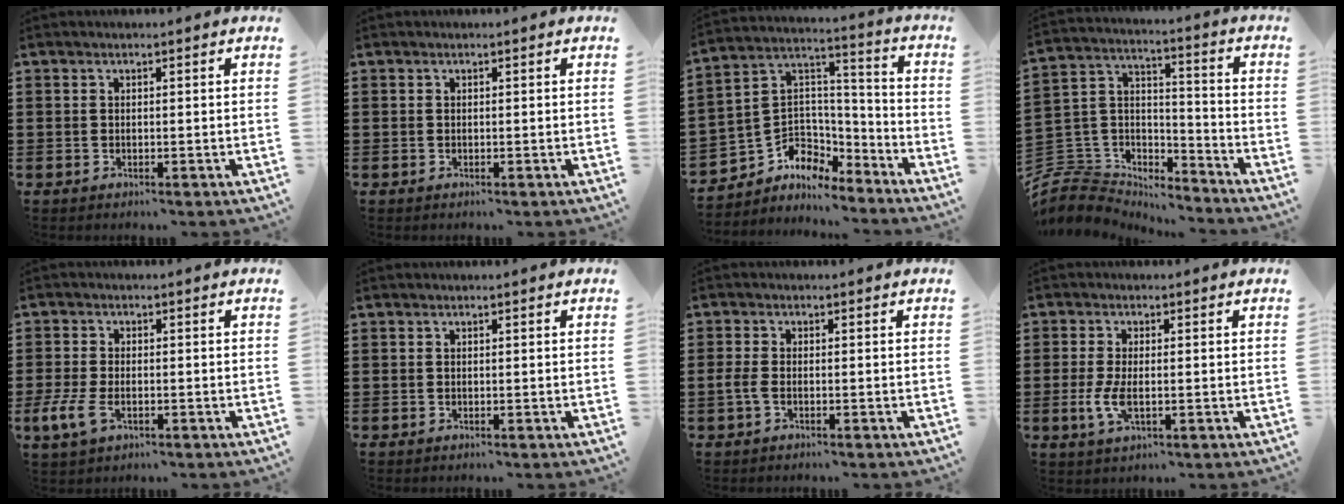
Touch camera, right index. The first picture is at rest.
{"total": 0.0}
{"total": 5.7, "force": [-3.0, 4.8, 0.7], "torque": [-0.043, -0.011, -0.060]}
{"total": 7.5, "force": [-6.4, 3.8, 1.0], "torque": [-0.050, -0.001, -0.127]}
{"total": 4.5, "force": [-1.6, 2.4, 3.5], "torque": [-0.094, -0.011, -0.036]}
{"total": 0.0}
{"total": 1.9, "force": [-1.0, 0.6, 1.6], "torque": [-0.045, -0.007, -0.022]}
{"total": 4.0, "force": [-0.6, 1.6, 3.6], "torque": [-0.089, -0.009, -0.017]}